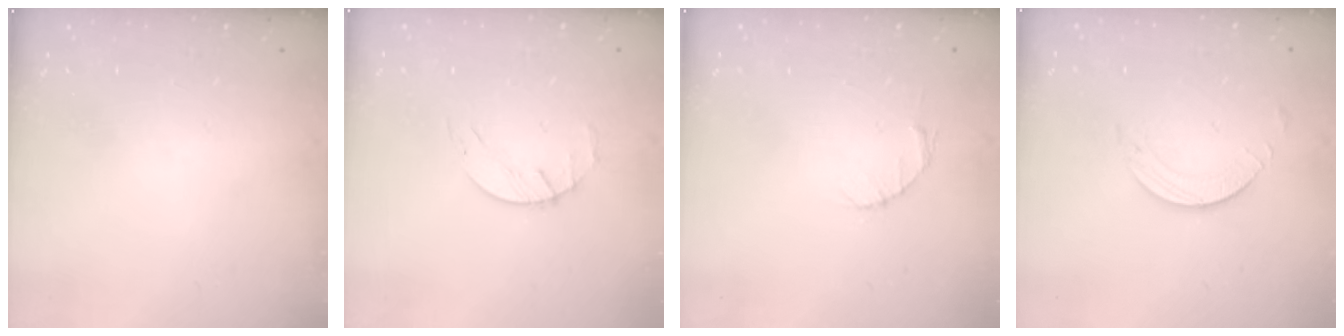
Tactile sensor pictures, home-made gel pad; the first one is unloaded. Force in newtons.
{"total": 2.7, "press": 2.6, "slide": 0.3}
{"total": 2.7, "press": 2.7, "slide": 0.4}
{"total": 1.9, "press": 1.9, "slide": 0.2}